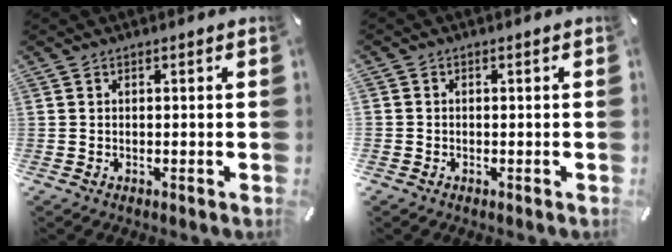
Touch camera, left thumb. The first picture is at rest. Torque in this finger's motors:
{"motor_torque": [-1.44, 1.63, -1.84, 0.93, -0.40]}